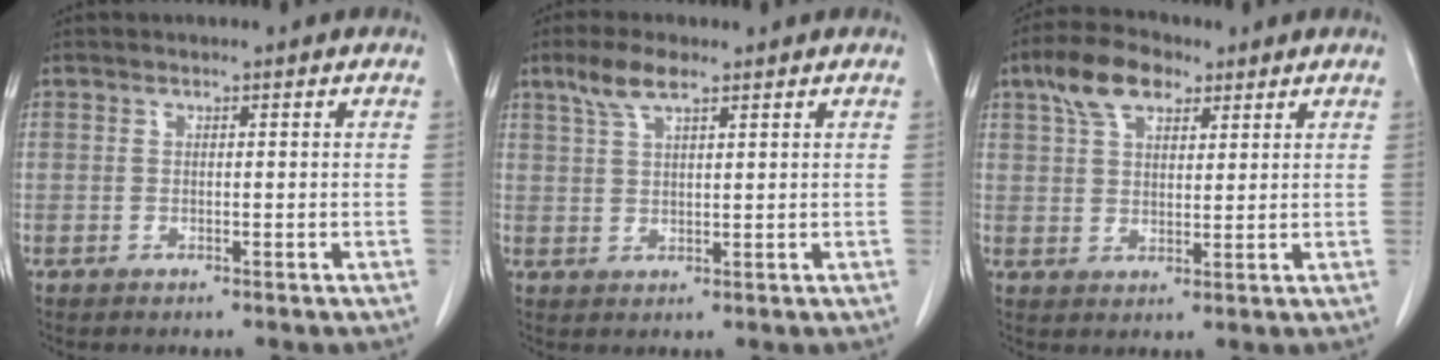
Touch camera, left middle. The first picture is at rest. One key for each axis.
{"total": 4.8, "fx": 3.2, "fy": 1.0, "fz": 3.3, "tx": -0.078, "ty": 0.011, "tz": 0.067}
{"total": 7.7, "fx": 4.6, "fy": 3.7, "fz": 5.0, "tx": -0.099, "ty": 0.024, "tz": 0.086}